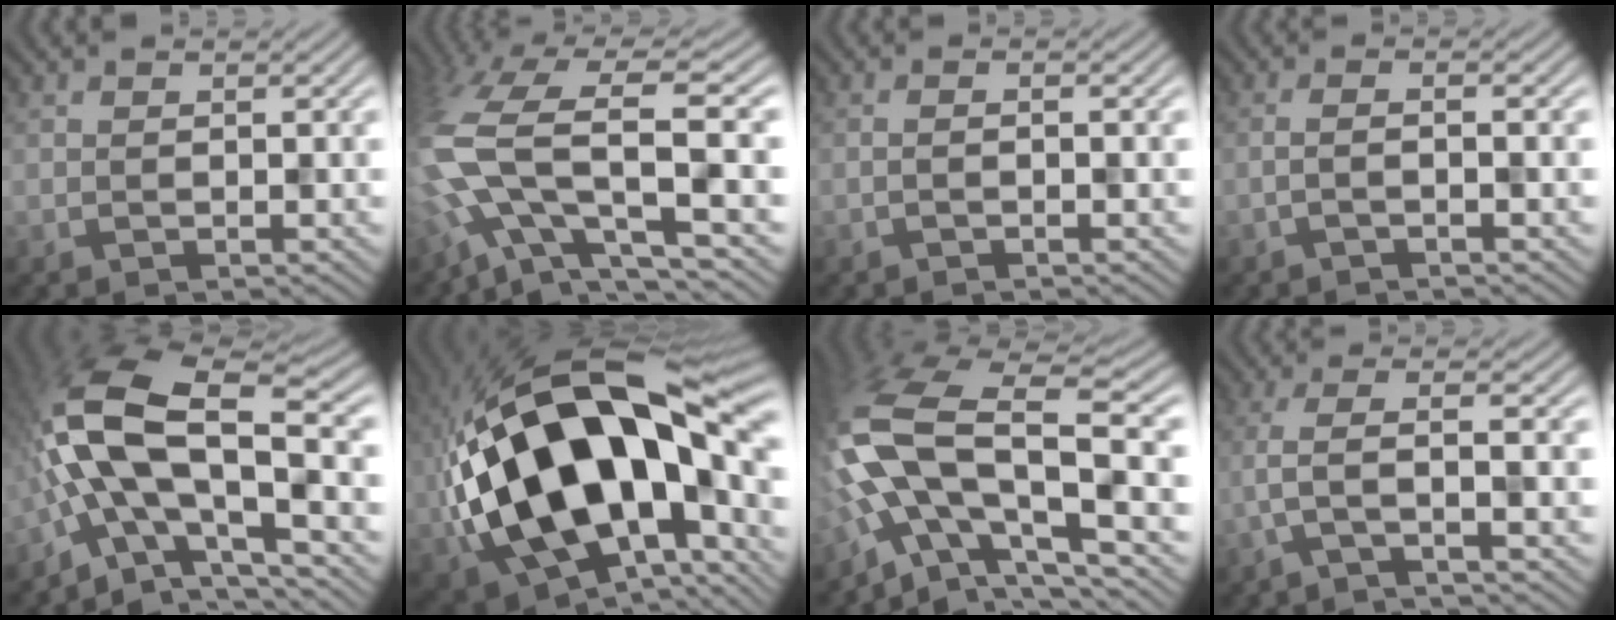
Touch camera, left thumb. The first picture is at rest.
{"total": 15.7, "force": [-1.7, 6.4, 14.3], "torque": [-0.350, -0.019, -0.010]}
{"total": 1.0, "force": [-0.7, 0.0, 0.7], "torque": [-0.015, 0.008, -0.018]}
{"total": 2.0, "force": [-1.0, 0.2, 1.7], "torque": [-0.020, 0.012, -0.035]}
{"total": 16.9, "force": [-1.9, 7.6, 15.0], "torque": [-0.300, 0.008, -0.041]}
{"total": 22.4, "force": [0.4, 12.3, 18.7], "torque": [-0.410, -0.004, 0.009]}
{"total": 17.2, "force": [-3.3, 7.9, 14.9], "torque": [-0.320, -0.003, -0.058]}
{"total": 4.3, "force": [-1.8, 0.5, 3.8], "torque": [-0.067, 0.009, -0.060]}